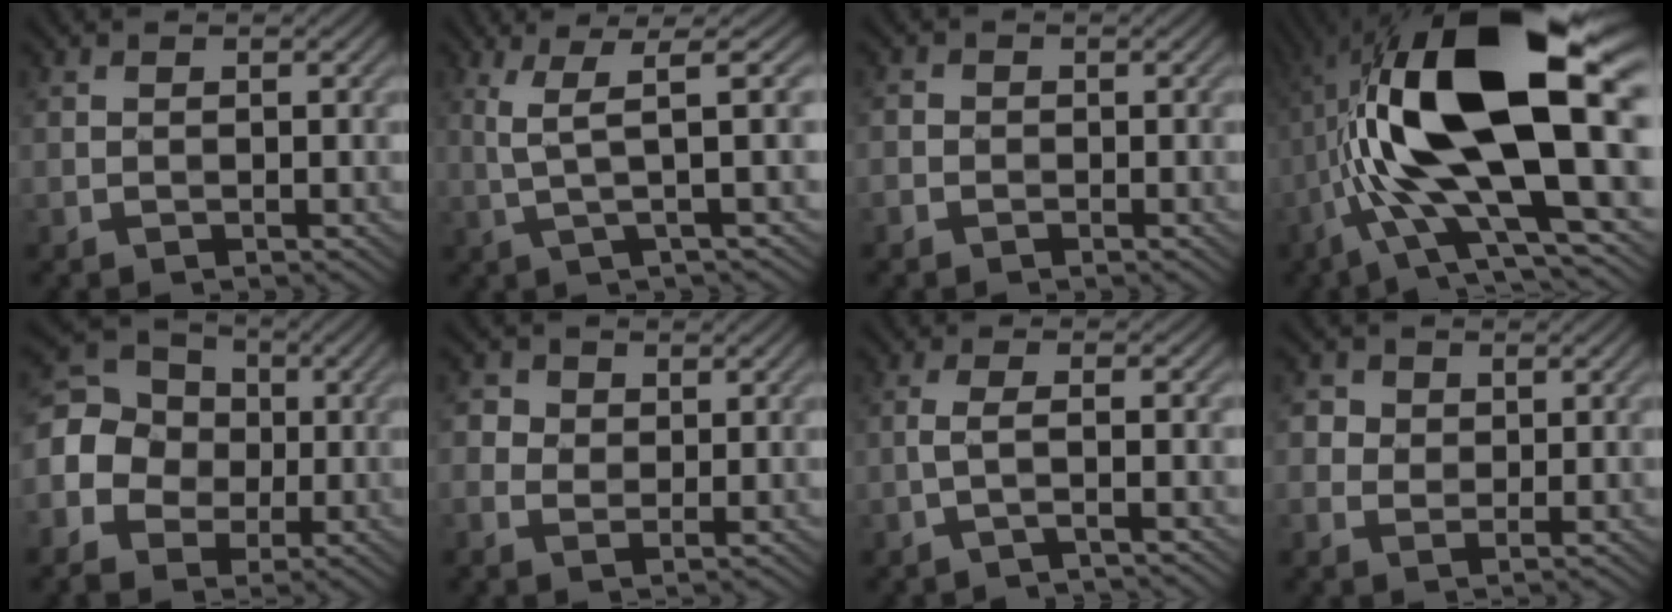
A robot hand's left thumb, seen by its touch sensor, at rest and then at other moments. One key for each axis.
{"total": 5.1, "fx": 1.4, "fy": 0.3, "fz": 4.9, "tx": -0.106, "ty": 0.015, "tz": 0.028}
{"total": 1.3, "fx": -0.5, "fy": 1.2, "fz": 0.2, "tx": -0.004, "ty": 0.001, "tz": -0.010}
{"total": 20.7, "fx": 1.6, "fy": 8.2, "fz": 19.0, "tx": -0.374, "ty": 0.015, "tz": 0.015}
{"total": 10.7, "fx": -1.4, "fy": 9.6, "fz": 4.5, "tx": -0.150, "ty": 0.009, "tz": -0.049}
{"total": 3.1, "fx": 1.1, "fy": 2.6, "fz": 1.3, "tx": -0.043, "ty": 0.004, "tz": 0.022}
{"total": 2.0, "fx": -0.9, "fy": 0.0, "fz": 1.7, "tx": -0.038, "ty": 0.013, "tz": -0.028}
{"total": 2.7, "fx": 1.1, "fy": 2.2, "fz": 1.0, "tx": -0.030, "ty": 0.000, "tz": 0.018}